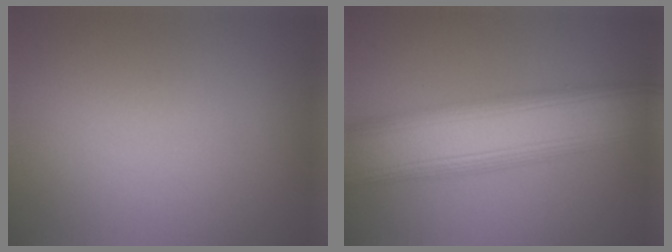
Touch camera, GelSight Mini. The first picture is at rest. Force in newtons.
{"total": 11.0, "press": 11.0, "slide": 0.6}